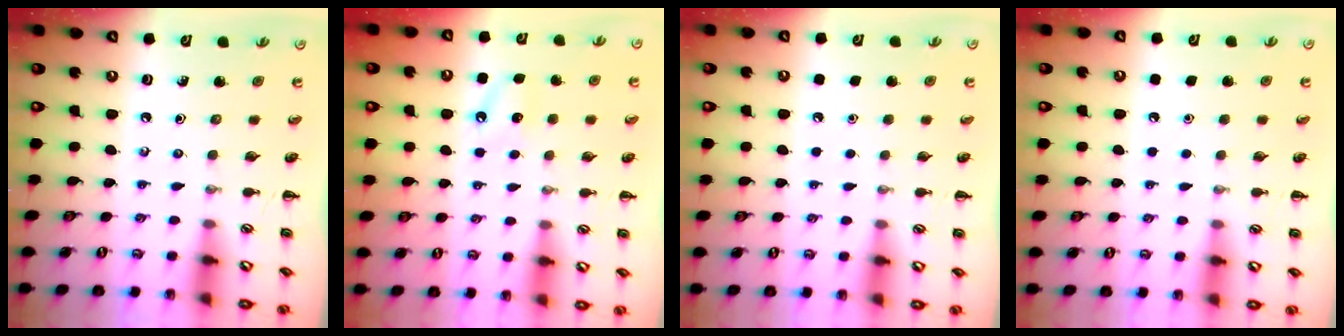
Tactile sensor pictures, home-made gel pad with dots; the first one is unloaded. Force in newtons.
{"total": 6.0, "press": 5.7, "slide": 1.6}
{"total": 1.8, "press": 1.7, "slide": 0.1}
{"total": 1.6, "press": 1.6, "slide": 0.1}